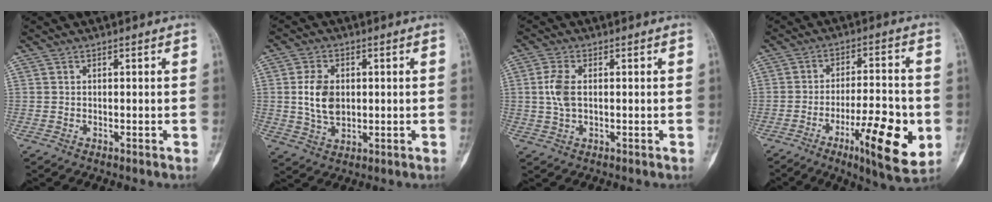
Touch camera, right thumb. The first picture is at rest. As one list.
[{"total": 7.7, "force": [0.6, 5.2, 5.6], "torque": [-0.092, -0.004, 0.017]}, {"total": 4.9, "force": [0.4, 2.7, 4.1], "torque": [-0.101, 0.004, 0.006]}, {"total": 16.3, "force": [-5.4, 4.1, 14.8], "torque": [-0.217, 0.008, -0.079]}]